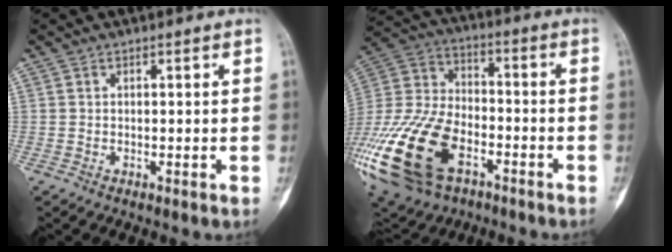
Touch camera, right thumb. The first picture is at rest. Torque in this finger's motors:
{"motor_torque": [2.45, 2.56, 1.70, -1.07, 0.80]}